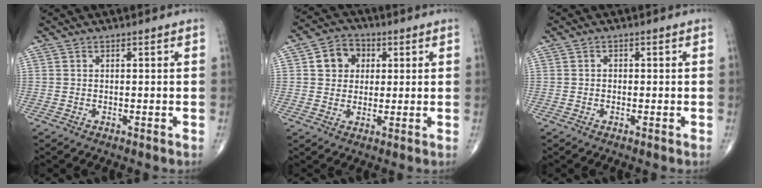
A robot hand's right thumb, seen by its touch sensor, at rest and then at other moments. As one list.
[{"total": 7.0, "force": [1.7, 5.9, 3.2], "torque": [-0.023, 0.003, 0.021]}, {"total": 0.7, "force": [-0.1, 0.6, 0.3], "torque": [0.000, 0.003, -0.004]}]